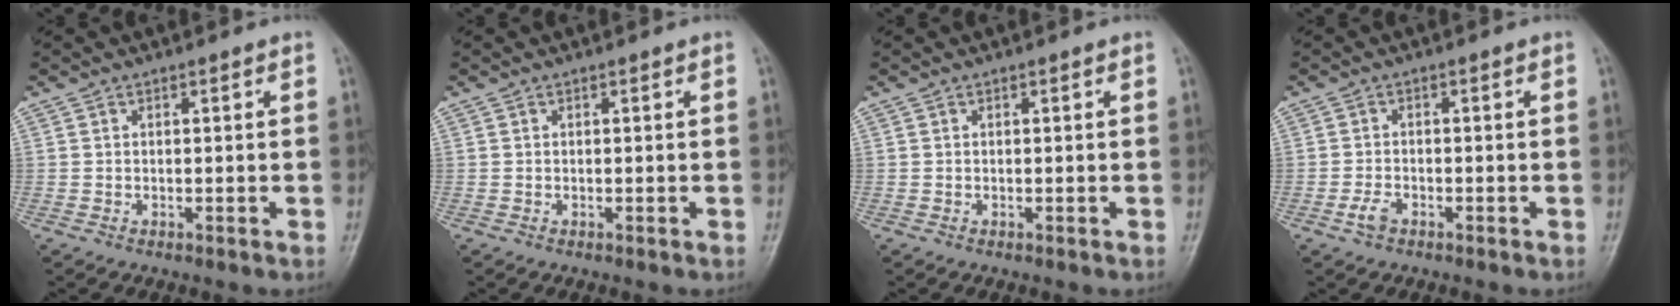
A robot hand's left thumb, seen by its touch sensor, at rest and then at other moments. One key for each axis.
{"total": 0.0}
{"total": 0.0}
{"total": 2.3, "fx": -1.3, "fy": 1.3, "fz": 1.4, "tx": -0.033, "ty": 0.006, "tz": -0.027}